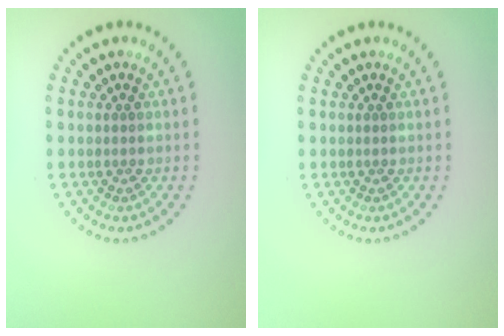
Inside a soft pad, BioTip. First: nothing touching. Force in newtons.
{"total": 0.0}